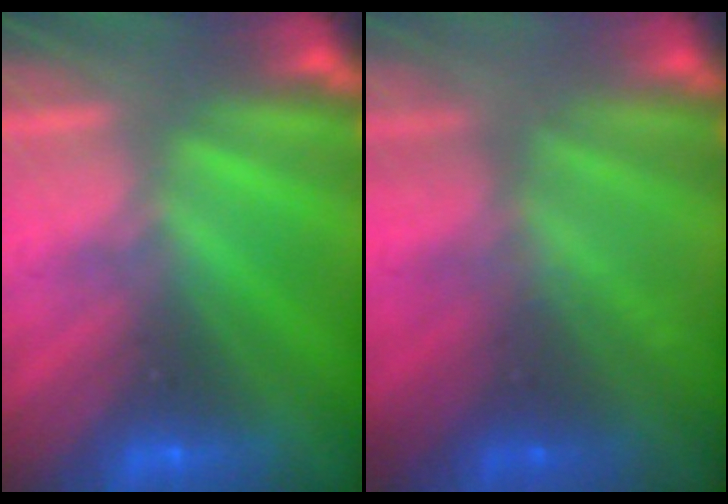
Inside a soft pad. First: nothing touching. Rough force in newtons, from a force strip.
{"total": 2.2}